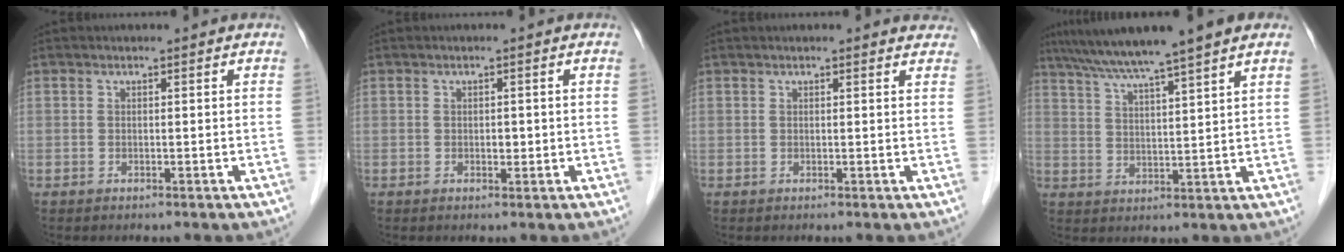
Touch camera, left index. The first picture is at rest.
{"total": 1.0, "force": [-0.1, 0.7, 0.8], "torque": [-0.010, 0.002, 0.000]}
{"total": 4.8, "force": [4.5, 0.9, 1.5], "torque": [-0.009, 0.013, 0.036]}
{"total": 11.3, "force": [9.1, -1.1, 6.7], "torque": [-0.117, 0.024, 0.140]}